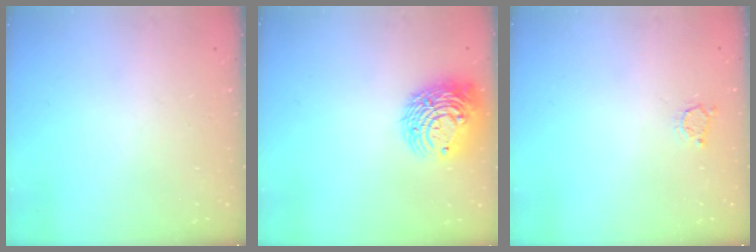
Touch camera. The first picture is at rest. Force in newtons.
{"total": 12.7, "press": 12.7, "slide": 1.3}
{"total": 2.5, "press": 2.5, "slide": 0.3}